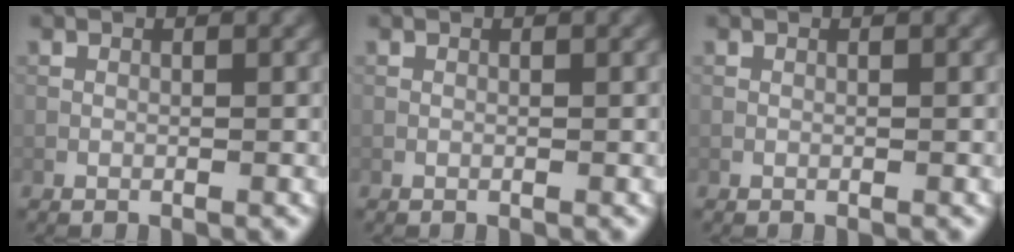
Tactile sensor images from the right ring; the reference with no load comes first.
{"total": 0.0}
{"total": 0.0}